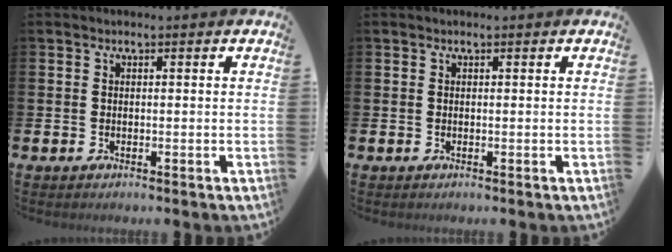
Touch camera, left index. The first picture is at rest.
{"total": 0.0}